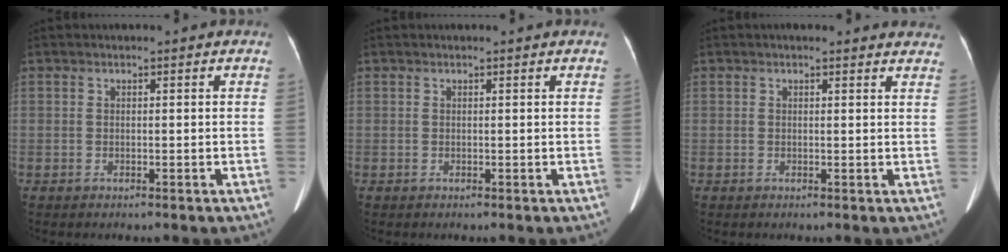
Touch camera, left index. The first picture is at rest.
{"total": 0.6, "force": [0.5, -0.1, 0.2], "torque": [-0.007, 0.001, 0.011]}
{"total": 11.9, "force": [11.1, 2.3, 3.7], "torque": [-0.020, 0.012, 0.109]}